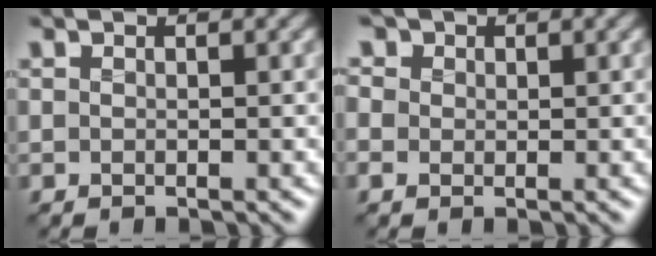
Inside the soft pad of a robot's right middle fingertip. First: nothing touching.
{"total": 2.3, "force": [0.6, 2.0, 0.9], "torque": [-0.025, 0.010, -0.002]}